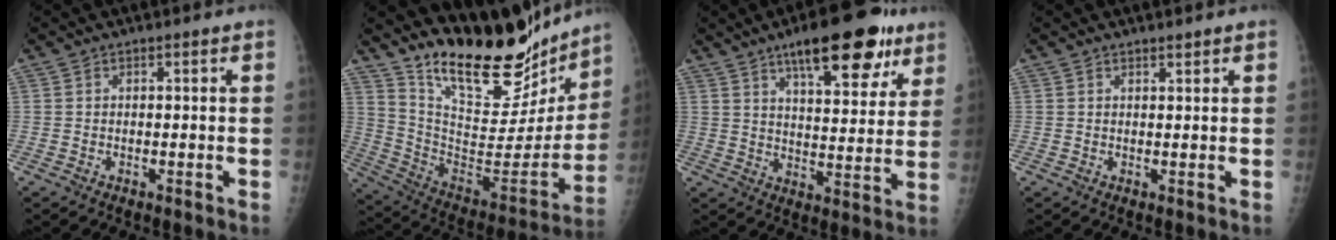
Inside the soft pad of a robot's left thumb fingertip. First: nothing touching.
{"total": 26.6, "force": [22.0, 8.5, 12.3], "torque": [-0.162, -0.123, 0.340]}
{"total": 23.8, "force": [14.7, 8.1, 16.8], "torque": [-0.219, -0.048, 0.233]}
{"total": 0.9, "force": [0.8, 0.1, 0.3], "torque": [-0.004, -0.007, 0.014]}